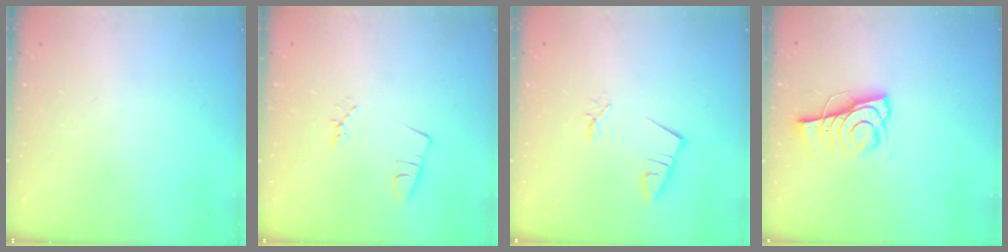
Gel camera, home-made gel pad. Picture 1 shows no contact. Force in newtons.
{"total": 2.0, "press": 1.4, "slide": 1.4}
{"total": 2.3, "press": 2.2, "slide": 0.3}
{"total": 7.9, "press": 7.8, "slide": 0.7}